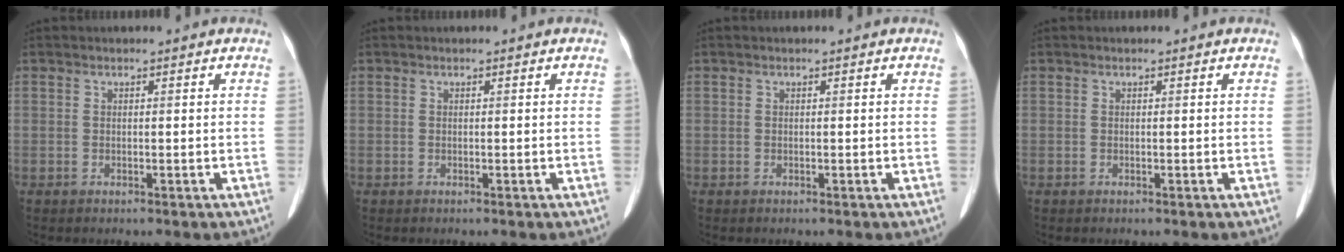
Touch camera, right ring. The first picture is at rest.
{"total": 0.0}
{"total": 0.0}
{"total": 0.0}